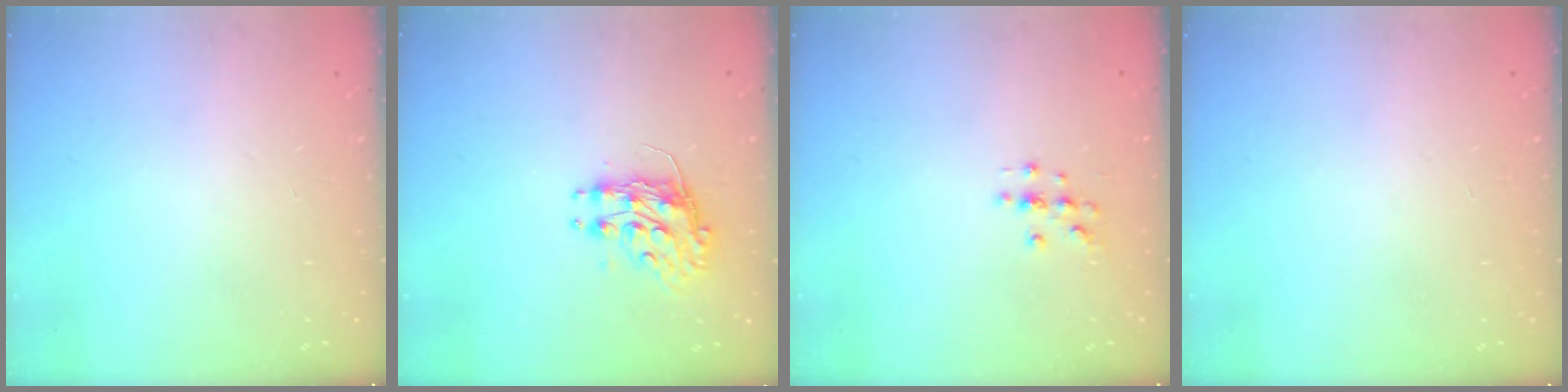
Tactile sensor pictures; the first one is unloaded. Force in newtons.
{"total": 8.7, "press": 8.7, "slide": 0.5}
{"total": 2.0, "press": 2.0, "slide": 0.2}
{"total": 0.0}